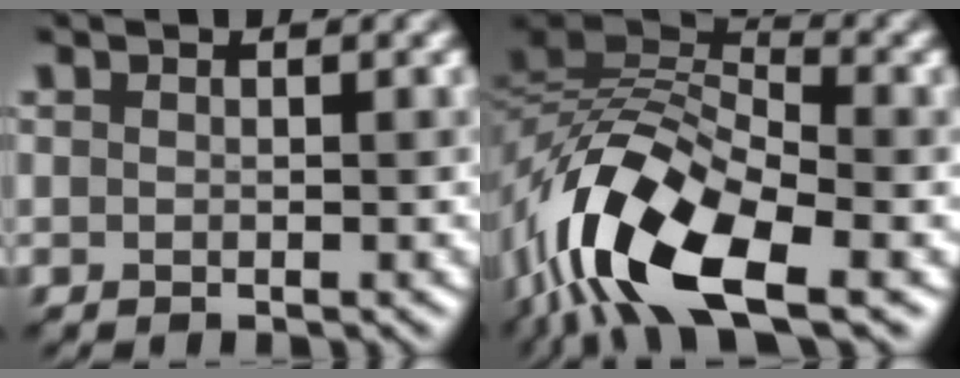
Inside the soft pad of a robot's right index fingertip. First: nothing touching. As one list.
[{"total": 13.2, "force": [-6.1, 5.4, 10.4], "torque": [-0.198, 0.005, -0.124]}]